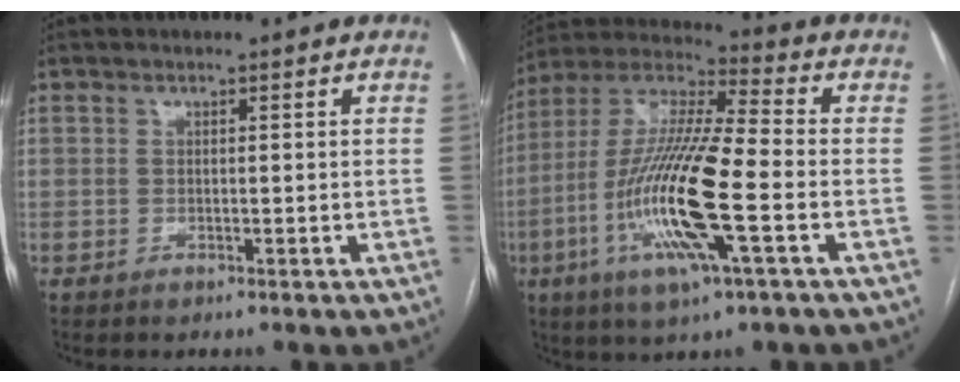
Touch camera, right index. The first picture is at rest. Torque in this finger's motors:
{"motor_torque": [2.14, 0.00, 1.05, 0.21]}